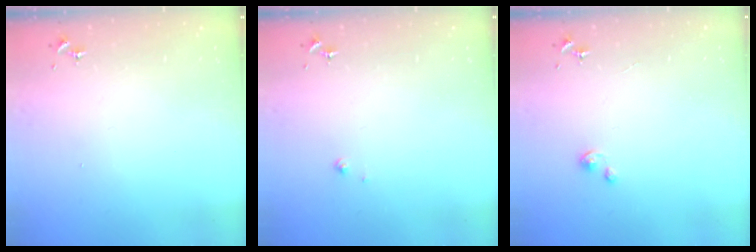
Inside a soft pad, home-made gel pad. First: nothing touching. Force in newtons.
{"total": 2.1, "press": 2.1, "slide": 0.2}
{"total": 1.8, "press": 1.8, "slide": 0.2}